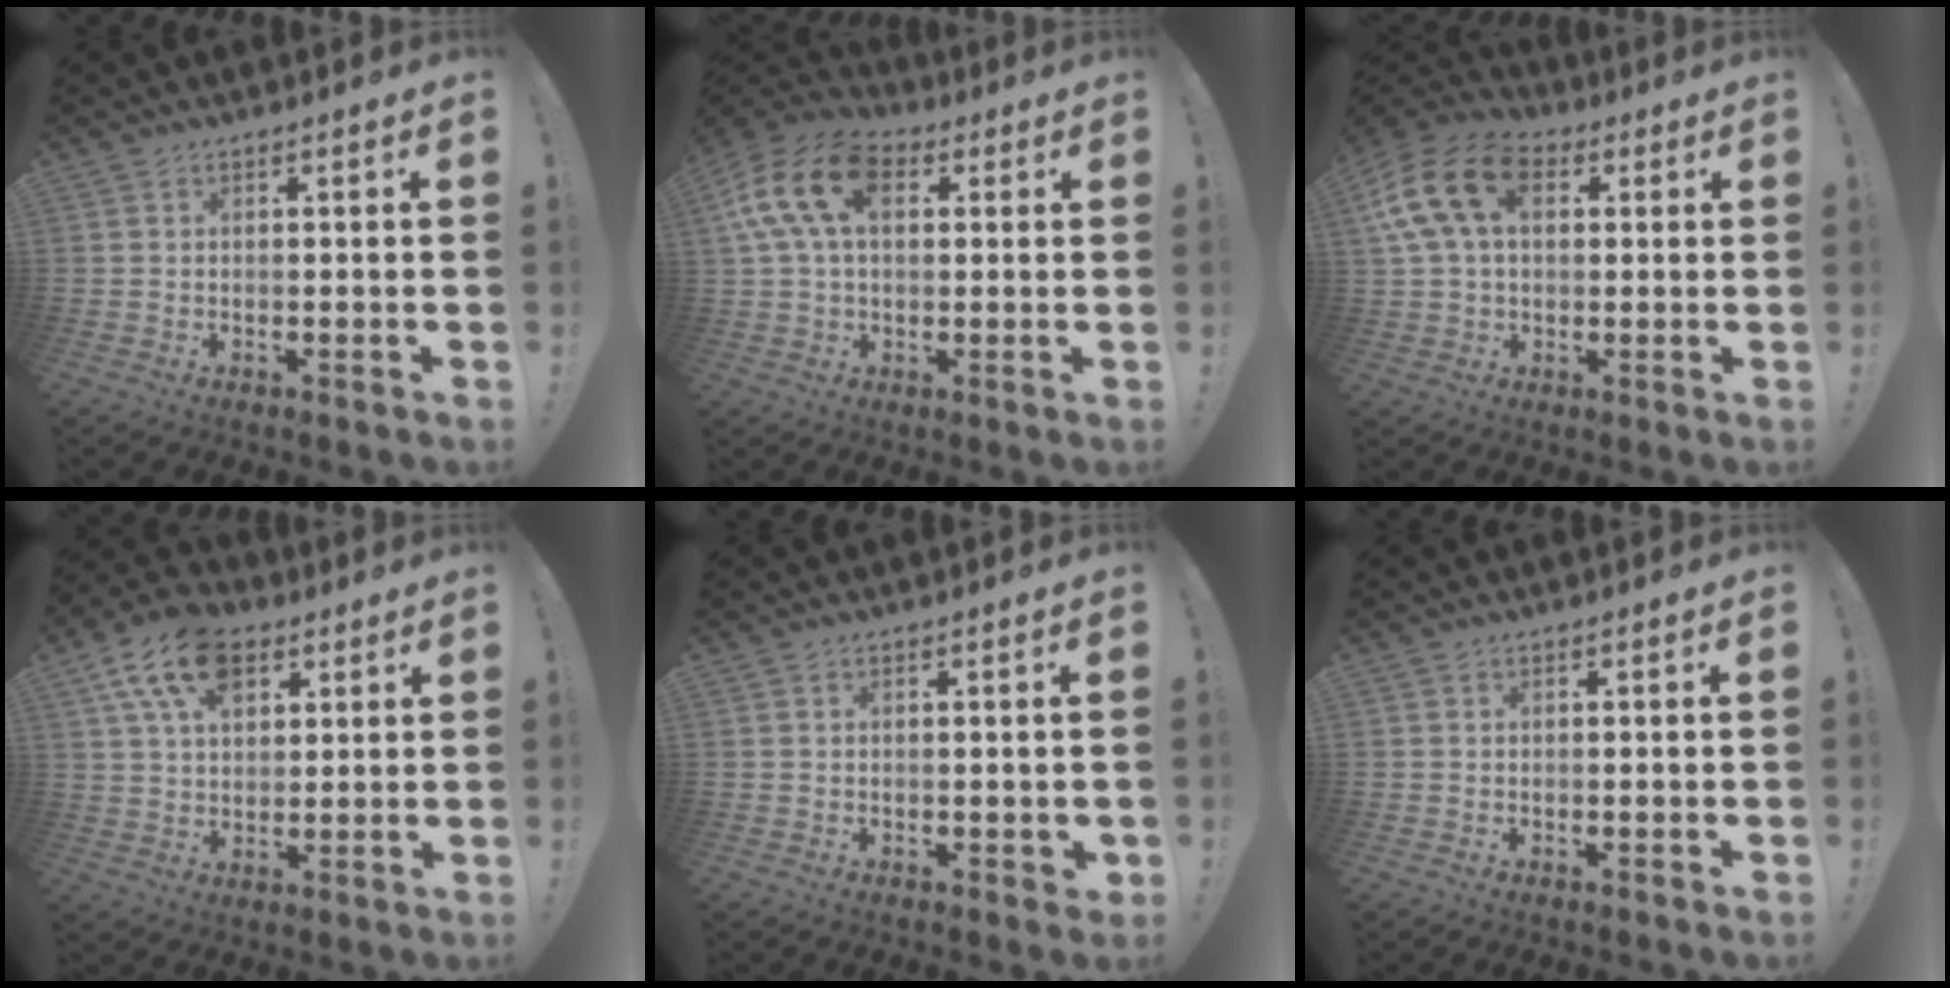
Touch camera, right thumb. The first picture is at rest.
{"total": 17.4, "force": [5.1, 10.8, 12.6], "torque": [-0.245, 0.003, 0.092]}
{"total": 17.4, "force": [5.2, 11.6, 11.9], "torque": [-0.225, -0.001, 0.094]}
{"total": 14.9, "force": [7.3, 9.4, 8.9], "torque": [-0.155, -0.024, 0.136]}
{"total": 1.3, "force": [0.4, 1.0, 0.8], "torque": [-0.007, 0.000, 0.007]}
{"total": 0.0}